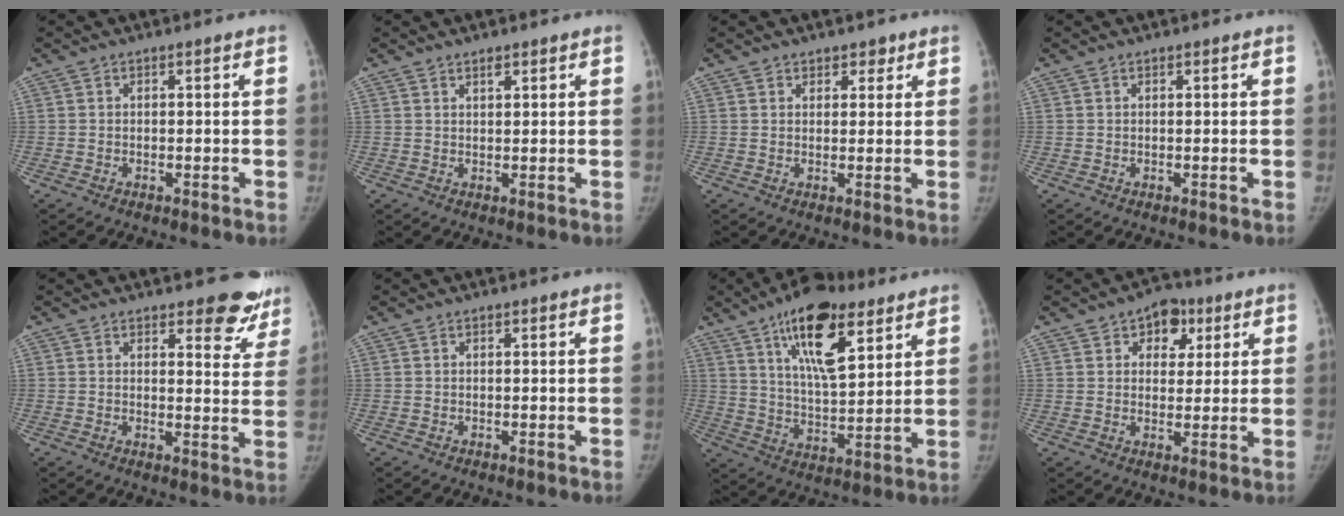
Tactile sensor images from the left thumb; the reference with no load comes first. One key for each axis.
{"total": 1.6, "fx": 1.2, "fy": 0.7, "fz": 0.8, "tx": -0.006, "ty": -0.008, "tz": 0.020}
{"total": 2.7, "fx": 1.8, "fy": 1.8, "fz": 0.8, "tx": 0.016, "ty": -0.010, "tz": 0.024}
{"total": 0.0}
{"total": 8.4, "fx": 6.9, "fy": 3.4, "fz": 3.5, "tx": 0.003, "ty": -0.046, "tz": 0.069}
{"total": 0.0}
{"total": 17.5, "fx": 9.7, "fy": 6.9, "fz": 12.9, "tx": -0.182, "ty": -0.042, "tz": 0.164}
{"total": 7.4, "fx": 3.5, "fy": 5.1, "fz": 4.0, "tx": -0.014, "ty": -0.008, "tz": 0.045}